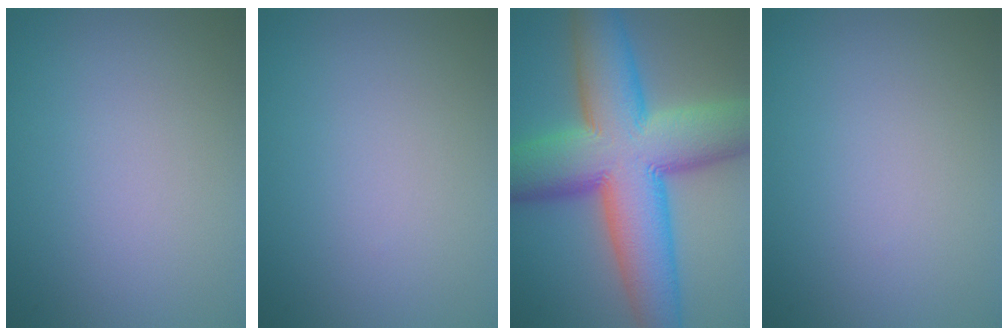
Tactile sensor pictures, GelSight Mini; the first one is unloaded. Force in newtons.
{"total": 0.0}
{"total": 15.7, "press": 15.7, "slide": 0.5}
{"total": 0.0}